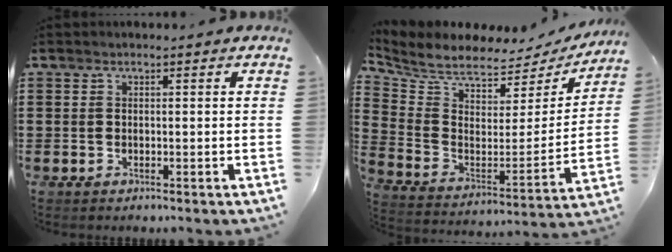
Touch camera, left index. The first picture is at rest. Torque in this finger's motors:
{"motor_torque": [1.07, -1.07, 0.27, 0.02]}